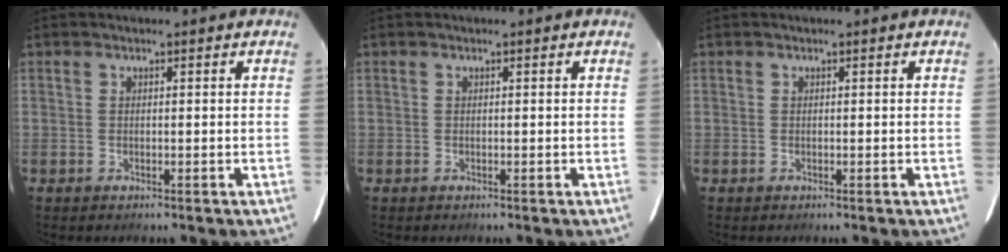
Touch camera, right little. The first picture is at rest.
{"total": 0.0}
{"total": 0.0}